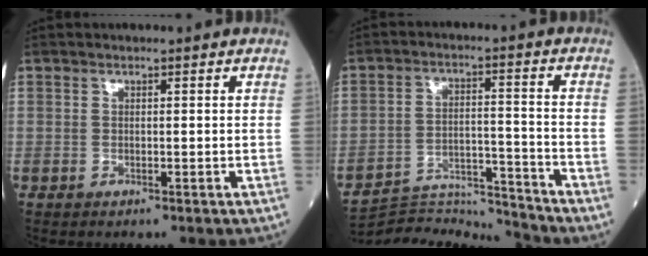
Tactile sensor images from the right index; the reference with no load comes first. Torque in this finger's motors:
{"motor_torque": [0.37, -0.65, 0.06, 0.01]}